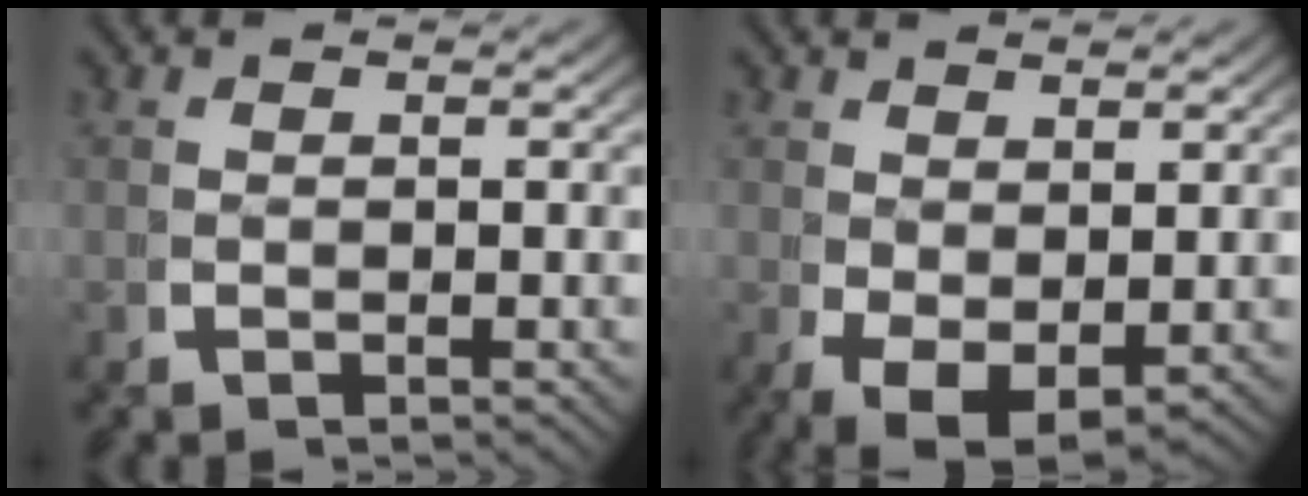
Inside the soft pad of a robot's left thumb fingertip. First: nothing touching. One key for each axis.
{"total": 5.0, "fx": -1.4, "fy": 3.3, "fz": 3.4, "tx": -0.073, "ty": -0.039, "tz": 0.006}